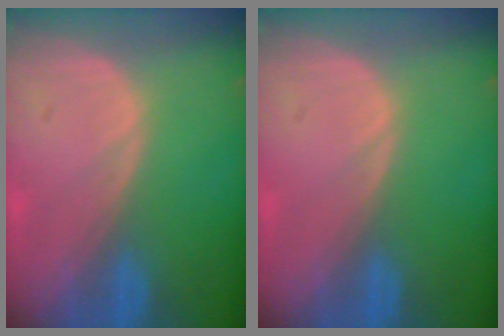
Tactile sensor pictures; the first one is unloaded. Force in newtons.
{"total": 0.0}